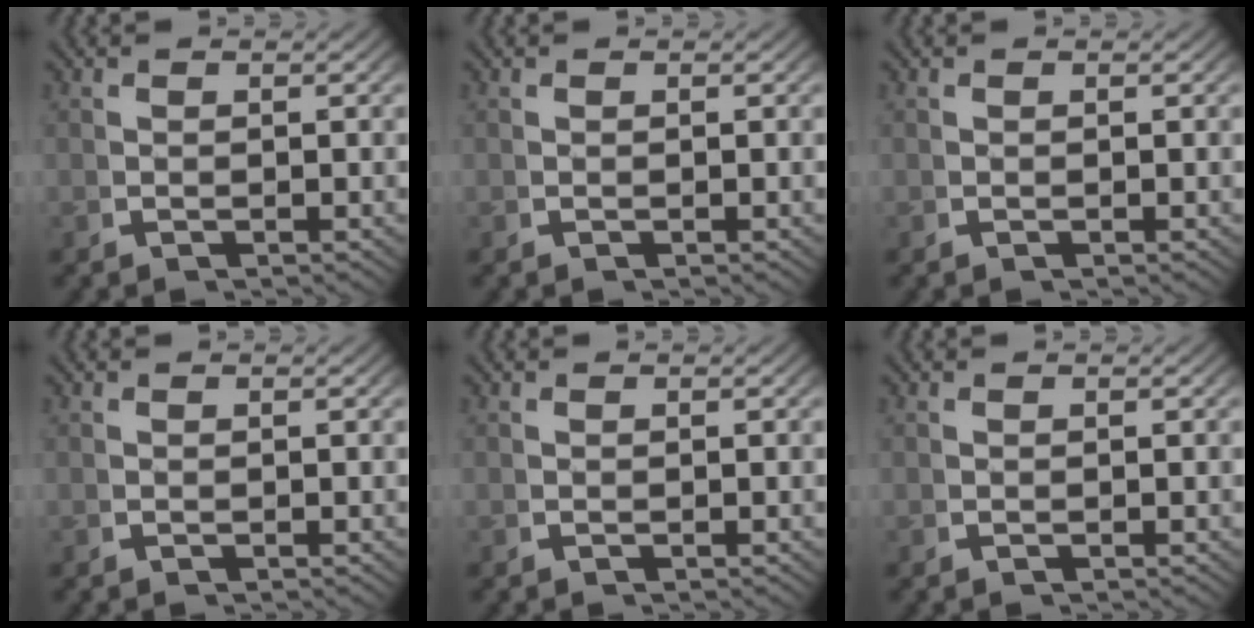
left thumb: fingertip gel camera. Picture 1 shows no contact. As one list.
[{"total": 0.0}, {"total": 0.0}, {"total": 0.0}, {"total": 0.0}, {"total": 0.0}]